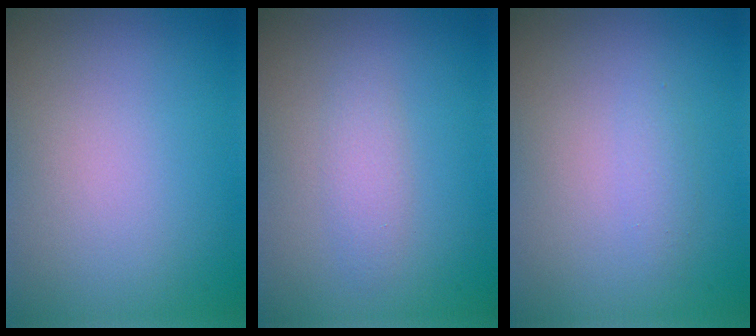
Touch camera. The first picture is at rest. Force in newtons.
{"total": 1.6, "press": 1.6, "slide": 0.0}
{"total": 0.9, "press": 0.9, "slide": 0.0}